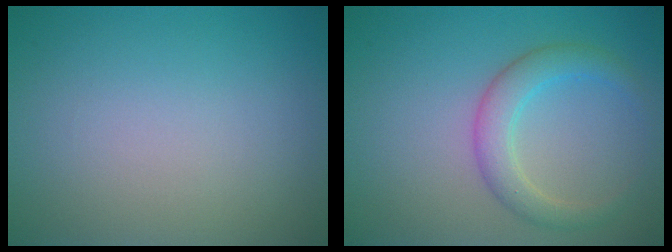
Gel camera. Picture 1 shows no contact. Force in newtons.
{"total": 3.2, "press": 3.2, "slide": 0.1}